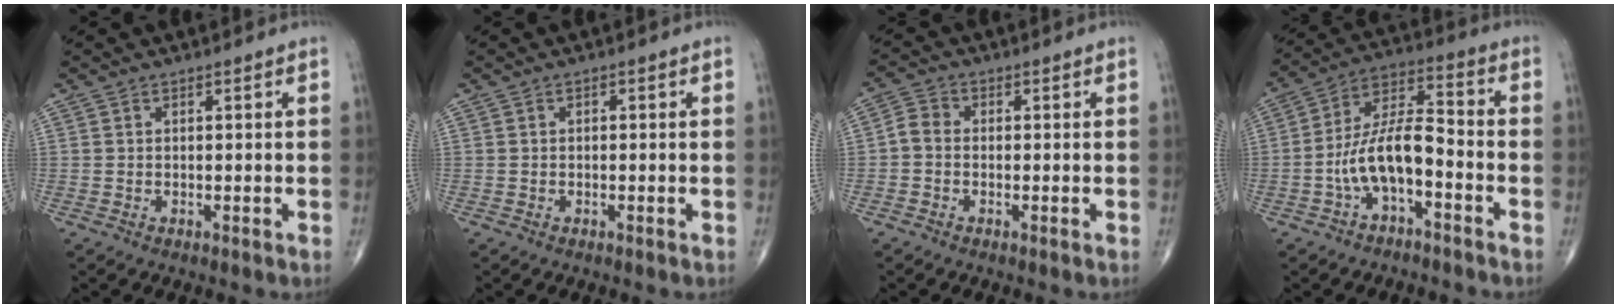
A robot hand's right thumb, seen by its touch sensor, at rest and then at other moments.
{"total": 0.5, "force": [0.0, 0.3, 0.4], "torque": [-0.005, 0.001, -0.001]}
{"total": 3.0, "force": [-0.7, 2.3, 1.8], "torque": [-0.027, 0.009, -0.025]}
{"total": 11.1, "force": [-3.9, 4.6, 9.3], "torque": [-0.177, 0.055, -0.077]}